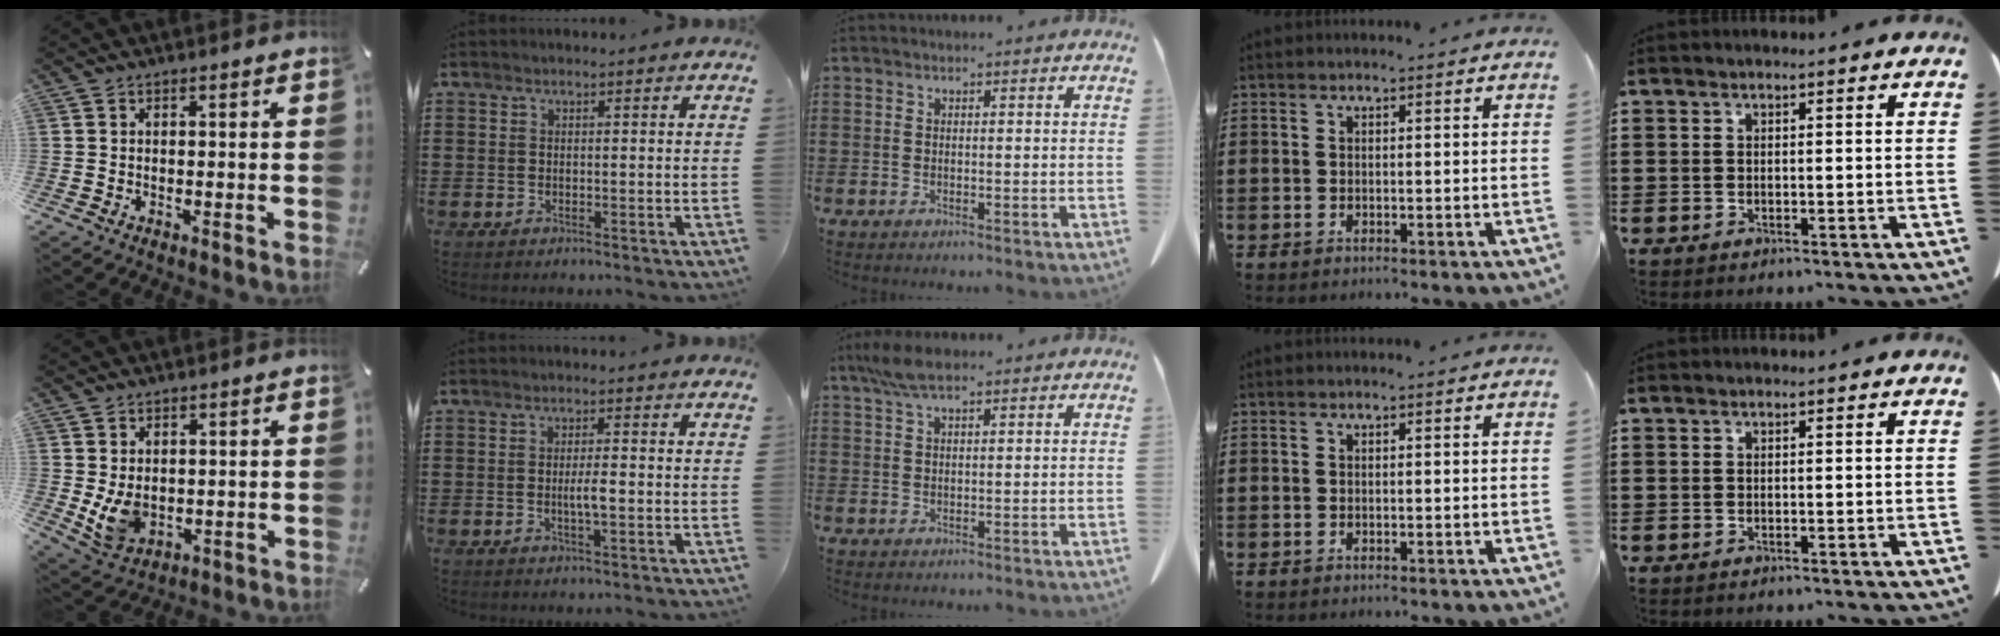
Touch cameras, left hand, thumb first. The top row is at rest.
{"thumb": {"total": 6.7, "force": [1.1, 5.5, 3.7], "torque": [-0.078, -0.005, 0.022]}, "index": {"total": 2.7, "force": [-0.4, 0.4, 2.7], "torque": [-0.049, -0.001, -0.007]}, "middle": {"total": 4.3, "force": [2.6, 1.1, 3.3], "torque": [-0.069, 0.005, 0.047]}}